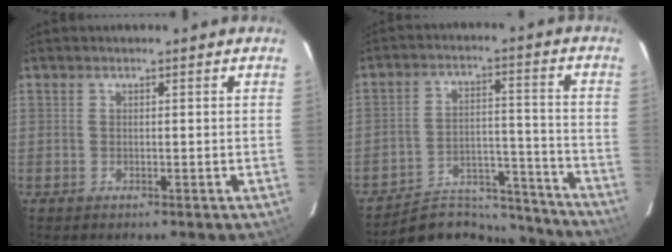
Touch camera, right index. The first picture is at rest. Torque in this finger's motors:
{"motor_torque": [-0.77, -0.78, -0.77, -0.17]}